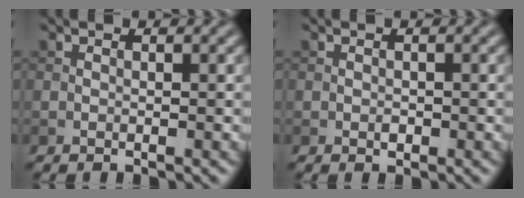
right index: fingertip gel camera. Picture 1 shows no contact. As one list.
[{"total": 0.6, "force": [-0.2, 0.4, 0.4], "torque": [-0.005, -0.002, -0.002]}]